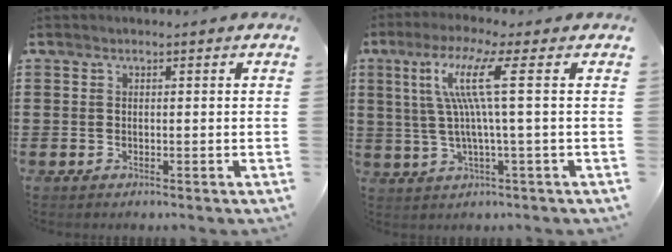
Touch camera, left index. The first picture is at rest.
{"total": 9.3, "force": [2.2, -0.2, 9.0], "torque": [-0.194, -0.003, 0.023]}